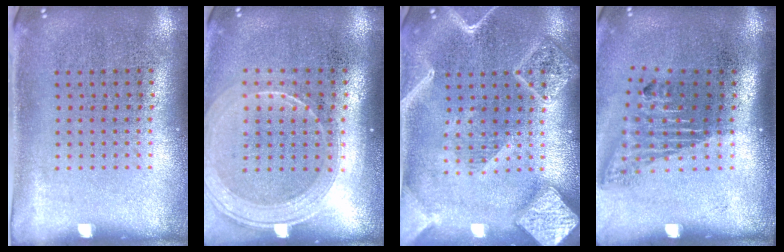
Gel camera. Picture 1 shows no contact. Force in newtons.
{"total": 1.8, "press": 1.6, "slide": 0.7}
{"total": 2.8, "press": 2.8, "slide": 0.3}
{"total": 1.6, "press": 1.1, "slide": 1.1}